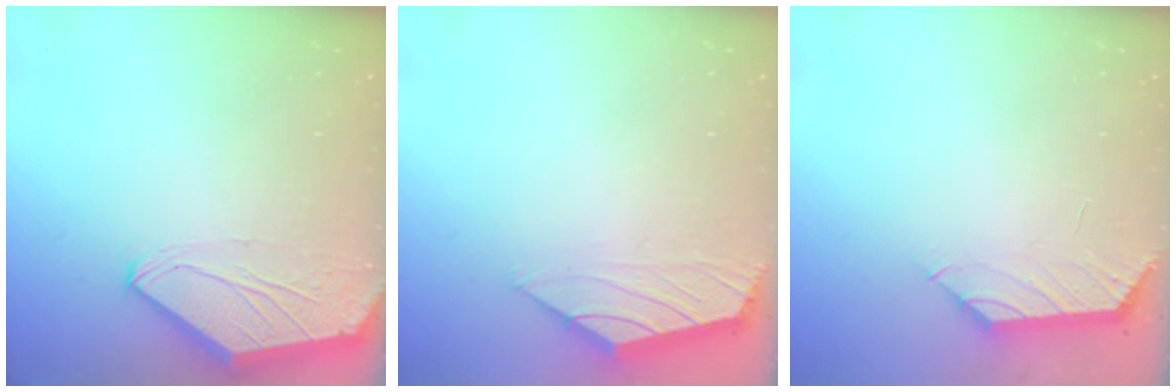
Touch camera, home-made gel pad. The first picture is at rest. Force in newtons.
{"total": 0.0}
{"total": 1.0, "press": 0.9, "slide": 0.4}